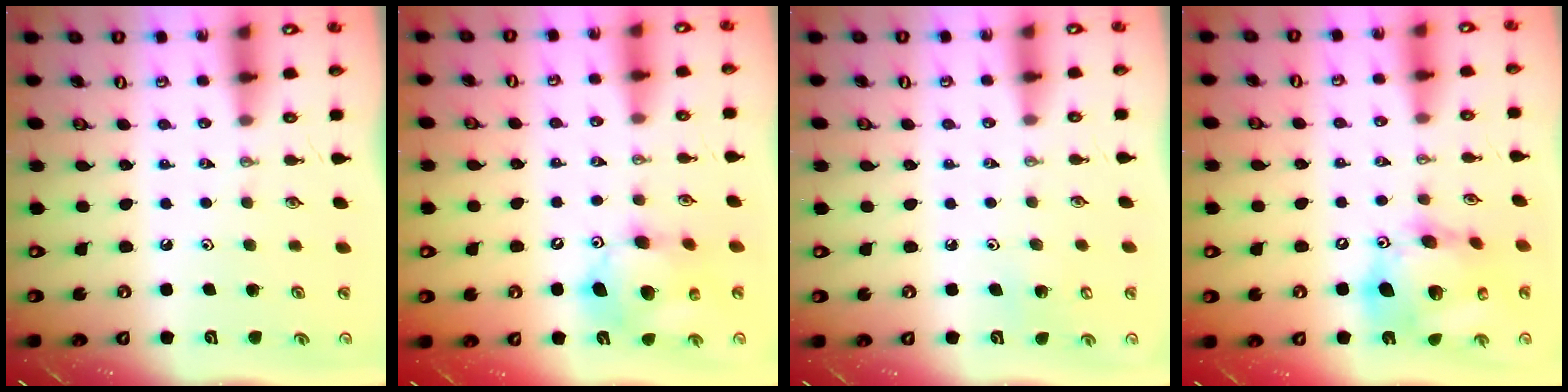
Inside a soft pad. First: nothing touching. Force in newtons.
{"total": 12.8, "press": 12.6, "slide": 2.2}
{"total": 3.7, "press": 3.7, "slide": 0.3}
{"total": 19.2, "press": 19.0, "slide": 3.2}